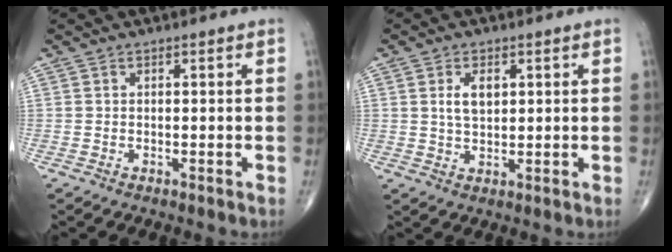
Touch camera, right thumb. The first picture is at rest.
{"total": 4.5, "force": [1.3, 2.5, 3.5], "torque": [-0.055, -0.007, 0.026]}